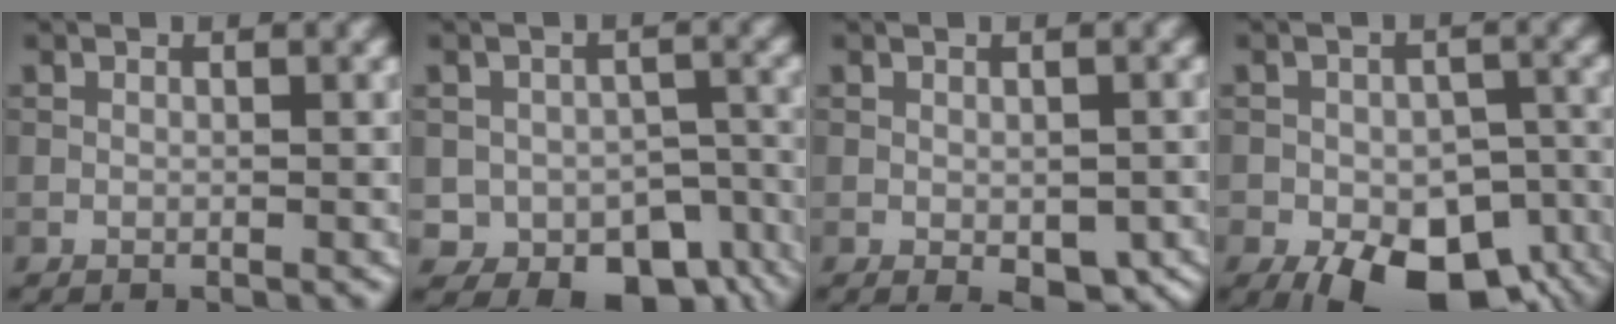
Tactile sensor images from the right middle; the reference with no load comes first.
{"total": 7.4, "force": [-3.5, 5.1, 4.0], "torque": [-0.049, -0.029, -0.037]}
{"total": 4.0, "force": [-1.7, 1.9, 3.1], "torque": [-0.043, -0.013, -0.016]}
{"total": 12.4, "force": [-6.8, 6.7, 7.8], "torque": [-0.115, -0.039, -0.087]}